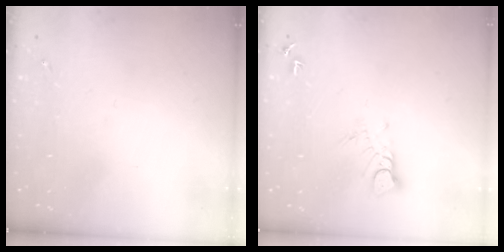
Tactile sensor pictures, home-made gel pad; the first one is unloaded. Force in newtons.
{"total": 4.3, "press": 4.3, "slide": 0.4}